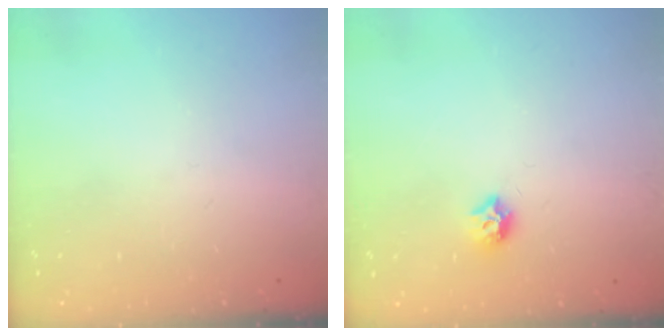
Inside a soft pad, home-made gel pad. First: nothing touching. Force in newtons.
{"total": 7.5, "press": 7.4, "slide": 0.6}